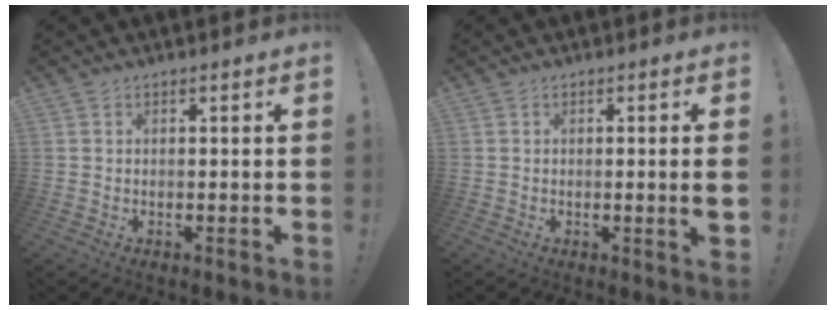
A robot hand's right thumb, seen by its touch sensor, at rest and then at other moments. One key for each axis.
{"total": 3.3, "fx": -0.3, "fy": -0.3, "fz": 3.3, "tx": -0.046, "ty": -0.010, "tz": -0.005}